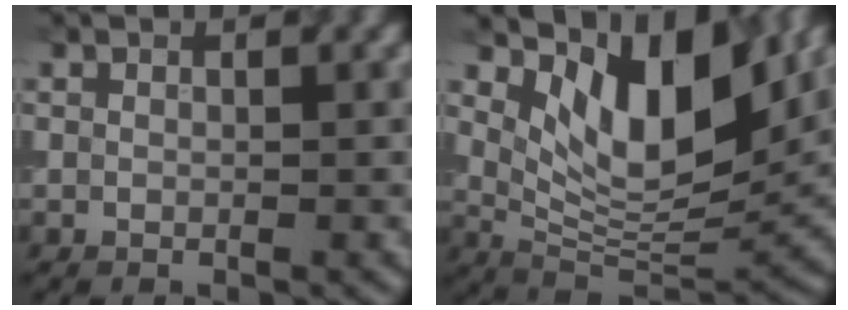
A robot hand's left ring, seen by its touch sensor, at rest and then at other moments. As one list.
[{"total": 9.2, "force": [4.2, 4.1, 7.1], "torque": [-0.116, -0.012, 0.075]}]